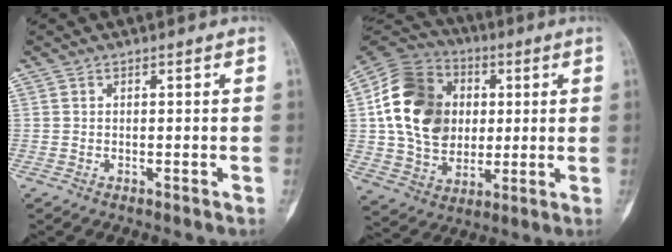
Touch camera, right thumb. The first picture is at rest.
{"total": 19.2, "force": [3.5, 14.0, 12.6], "torque": [-0.220, 0.004, 0.066]}